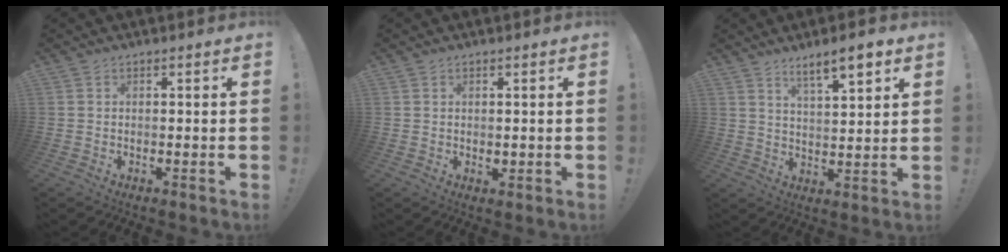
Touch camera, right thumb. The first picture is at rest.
{"total": 0.9, "force": [0.3, 0.8, 0.4], "torque": [0.001, -0.002, 0.003]}
{"total": 8.4, "force": [5.9, 1.7, 5.8], "torque": [-0.087, -0.033, 0.097]}